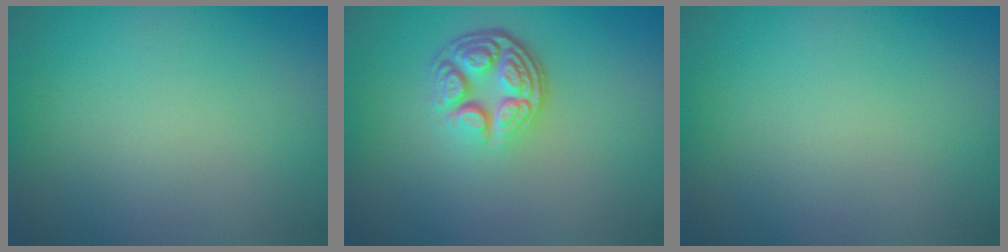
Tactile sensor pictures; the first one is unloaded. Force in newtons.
{"total": 4.8, "press": 3.5, "slide": 3.3}
{"total": 0.0}